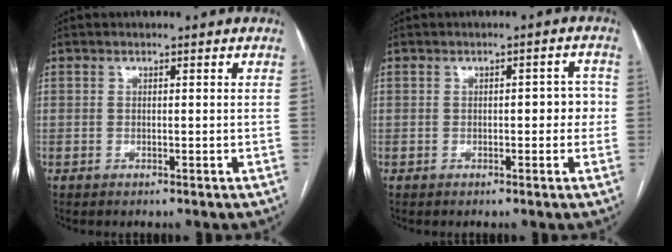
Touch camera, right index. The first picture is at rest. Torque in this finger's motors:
{"motor_torque": [0.38, -0.09, 0.11, 0.04]}